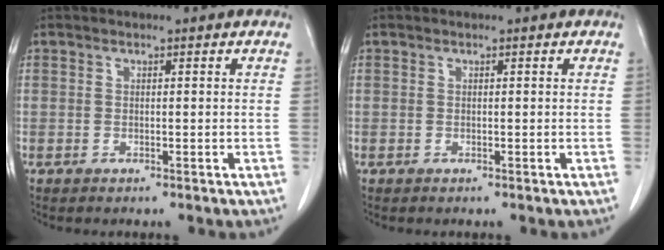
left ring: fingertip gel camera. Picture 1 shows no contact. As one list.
[{"total": 0.0}]